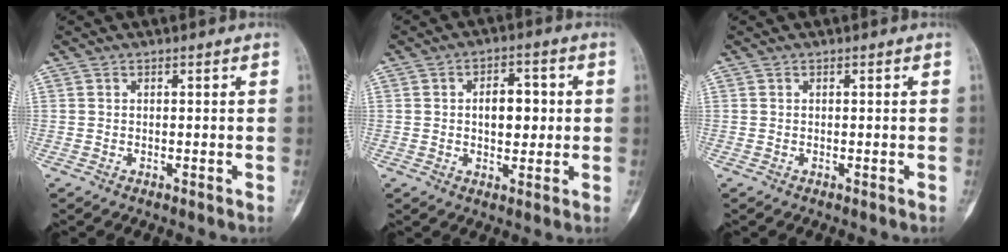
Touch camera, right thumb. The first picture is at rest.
{"total": 6.9, "force": [0.6, 4.2, 5.5], "torque": [-0.054, 0.011, 0.009]}
{"total": 0.0}